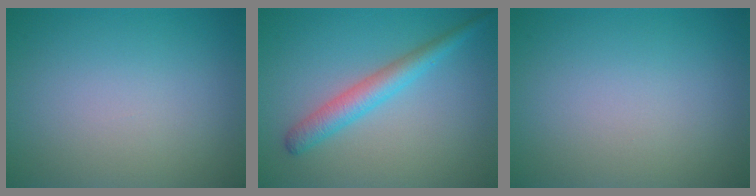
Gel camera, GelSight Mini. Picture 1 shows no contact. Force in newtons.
{"total": 3.3, "press": 3.3, "slide": 0.1}
{"total": 0.0}